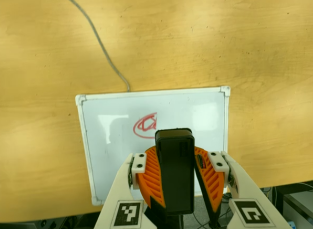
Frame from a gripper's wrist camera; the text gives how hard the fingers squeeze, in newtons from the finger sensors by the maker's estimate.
{"total": 9.9, "left": 10.2, "right": 9.5}